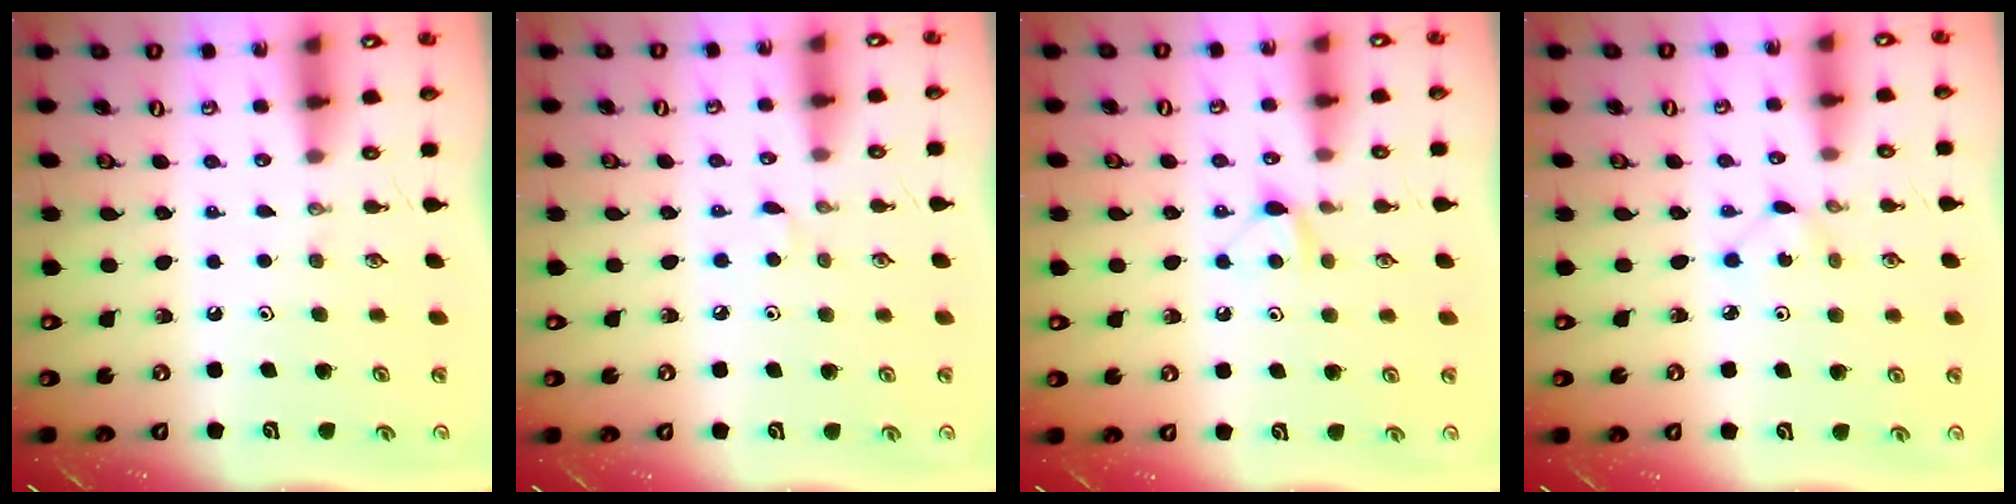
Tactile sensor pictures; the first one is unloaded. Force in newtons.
{"total": 3.3, "press": 3.2, "slide": 0.4}
{"total": 6.2, "press": 6.2, "slide": 0.6}
{"total": 1.9, "press": 1.9, "slide": 0.2}